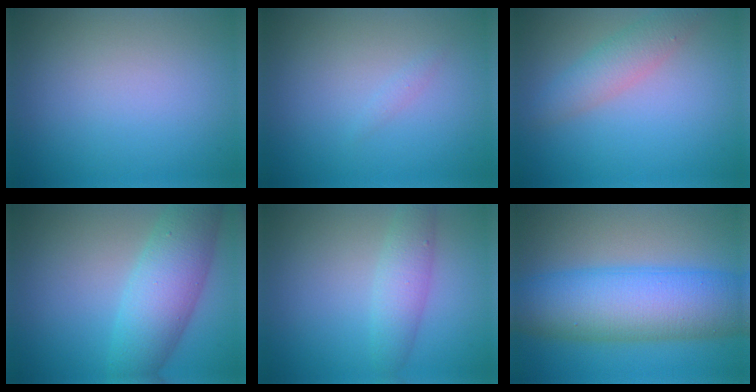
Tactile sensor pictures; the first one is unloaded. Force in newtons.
{"total": 0.5, "press": 0.5, "slide": 0.0}
{"total": 3.0, "press": 3.0, "slide": 0.1}
{"total": 7.1, "press": 7.1, "slide": 0.2}
{"total": 3.1, "press": 3.1, "slide": 0.1}
{"total": 10.4, "press": 10.4, "slide": 0.1}